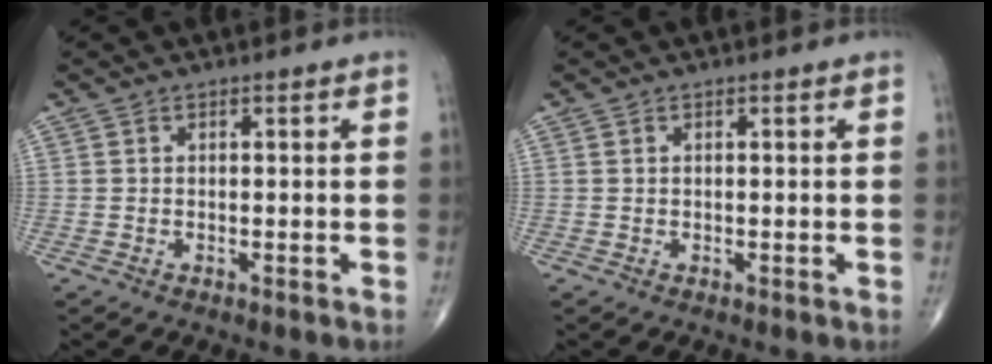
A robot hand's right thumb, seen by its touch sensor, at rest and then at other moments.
{"total": 0.0}